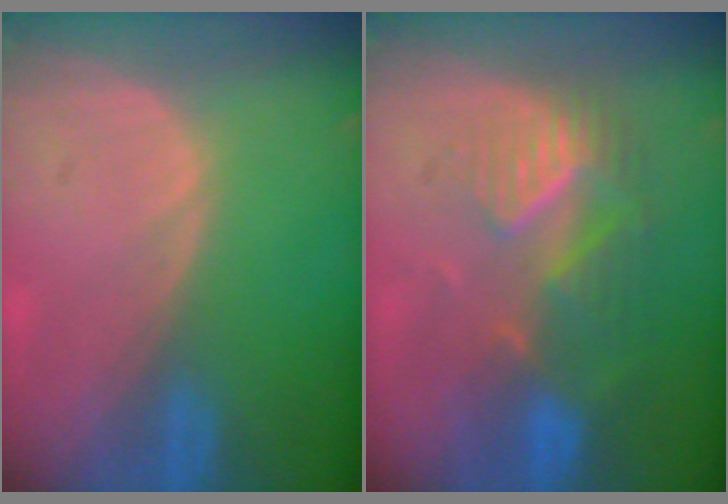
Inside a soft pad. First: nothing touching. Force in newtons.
{"total": 9.0, "press": 7.8, "slide": 4.4}